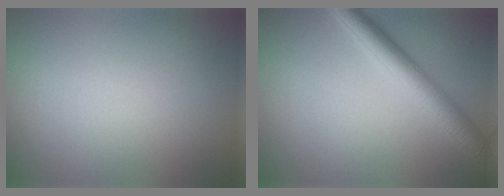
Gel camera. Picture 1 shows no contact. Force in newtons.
{"total": 4.8, "press": 4.8, "slide": 0.1}